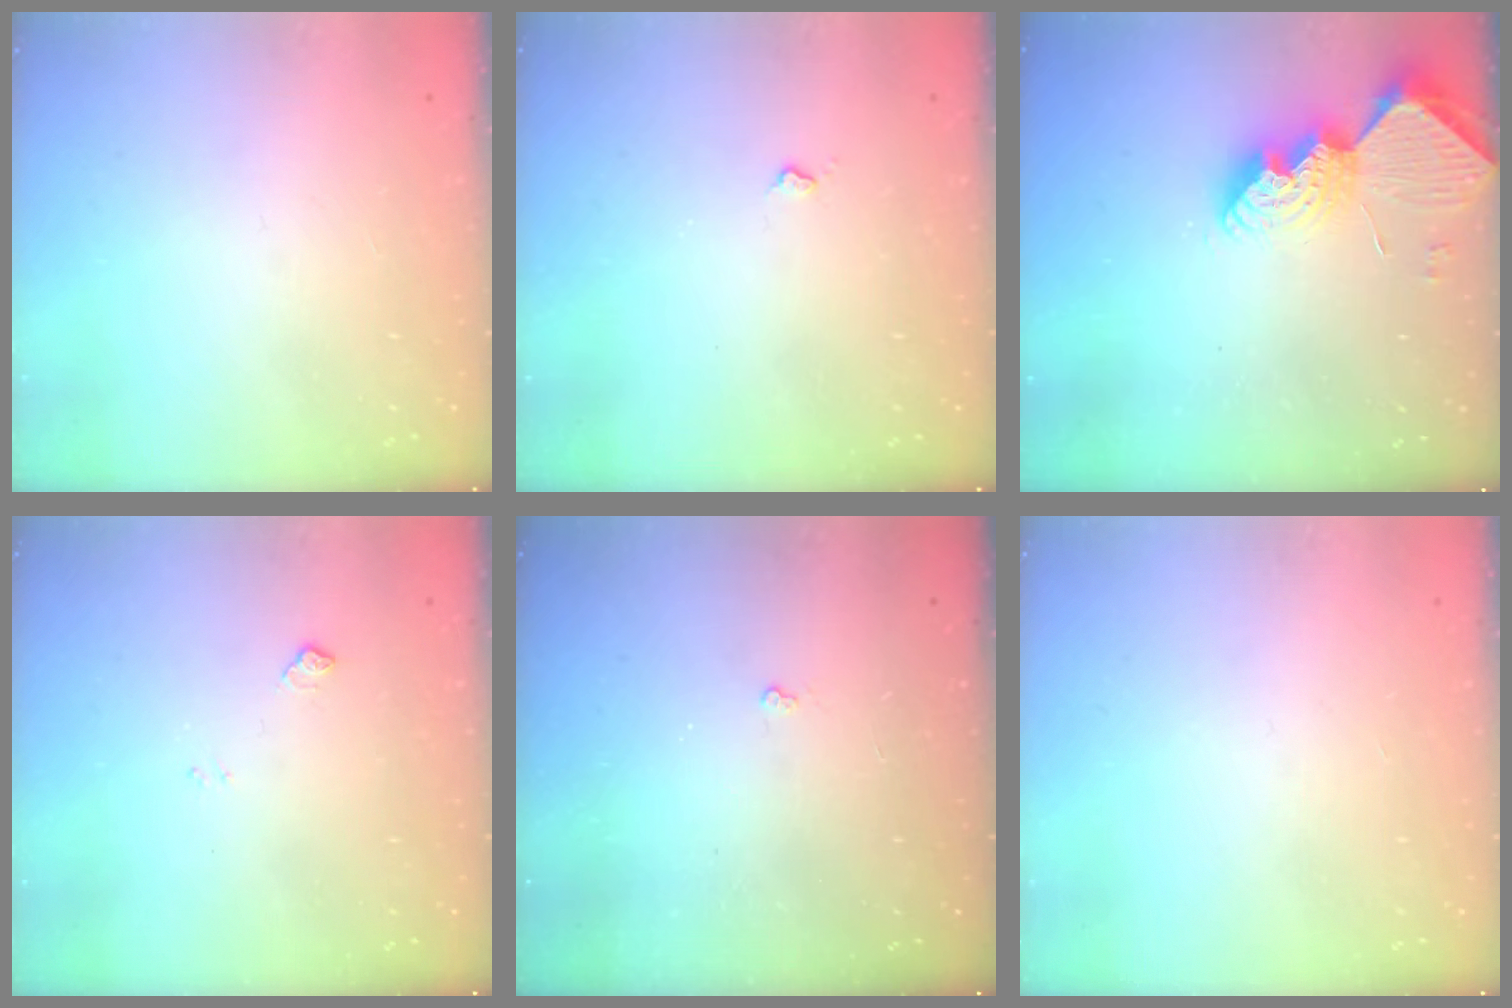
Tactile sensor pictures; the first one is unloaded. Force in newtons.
{"total": 3.3, "press": 3.2, "slide": 0.6}
{"total": 12.5, "press": 12.4, "slide": 1.0}
{"total": 5.6, "press": 5.5, "slide": 0.9}
{"total": 1.8, "press": 1.8, "slide": 0.3}
{"total": 0.0}